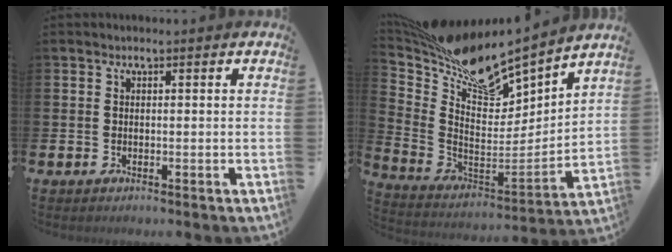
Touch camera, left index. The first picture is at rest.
{"total": 11.6, "force": [10.5, 2.3, 4.1], "torque": [-0.125, -0.075, 0.180]}